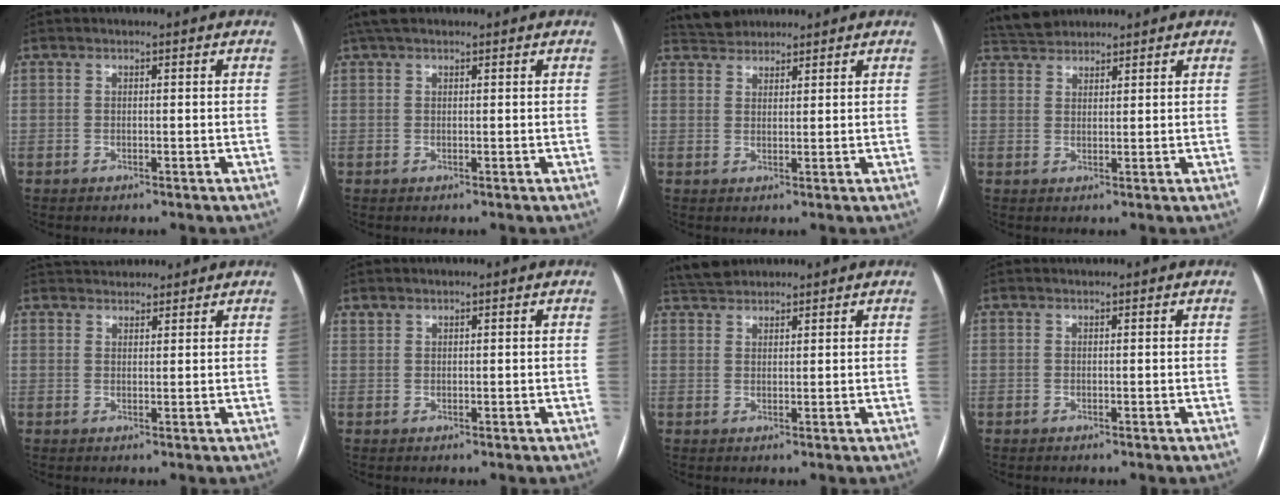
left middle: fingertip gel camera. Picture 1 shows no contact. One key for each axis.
{"total": 3.7, "fx": 2.8, "fy": 1.3, "fz": 1.9, "tx": -0.039, "ty": 0.031, "tz": 0.053}
{"total": 3.8, "fx": 3.5, "fy": 1.3, "fz": 0.1, "tx": -0.007, "ty": 0.025, "tz": 0.065}
{"total": 4.3, "fx": 4.1, "fy": 1.2, "fz": 0.3, "tx": -0.015, "ty": 0.027, "tz": 0.080}
{"total": 5.6, "fx": 5.2, "fy": 1.8, "fz": 1.0, "tx": -0.010, "ty": 0.030, "tz": 0.080}
{"total": 0.6, "fx": 0.6, "fy": 0.1, "fz": 0.0, "tx": -0.005, "ty": 0.003, "tz": 0.016}
{"total": 4.2, "fx": 4.0, "fy": 1.2, "fz": 0.6, "tx": -0.020, "ty": 0.026, "tz": 0.077}
{"total": 0.0}